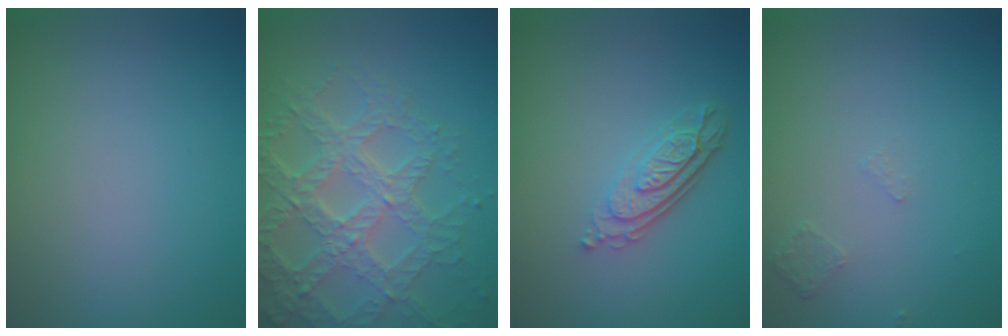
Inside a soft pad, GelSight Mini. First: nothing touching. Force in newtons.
{"total": 7.1, "press": 5.1, "slide": 4.9}
{"total": 3.8, "press": 2.7, "slide": 2.6}
{"total": 0.6, "press": 0.5, "slide": 0.4}